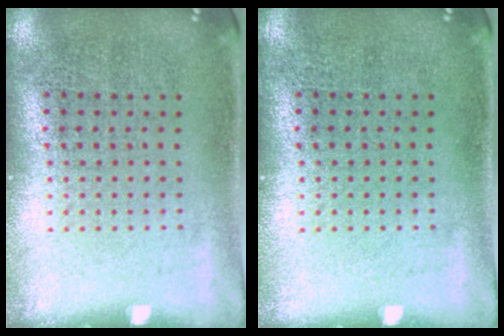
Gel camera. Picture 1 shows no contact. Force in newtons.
{"total": 0.0}